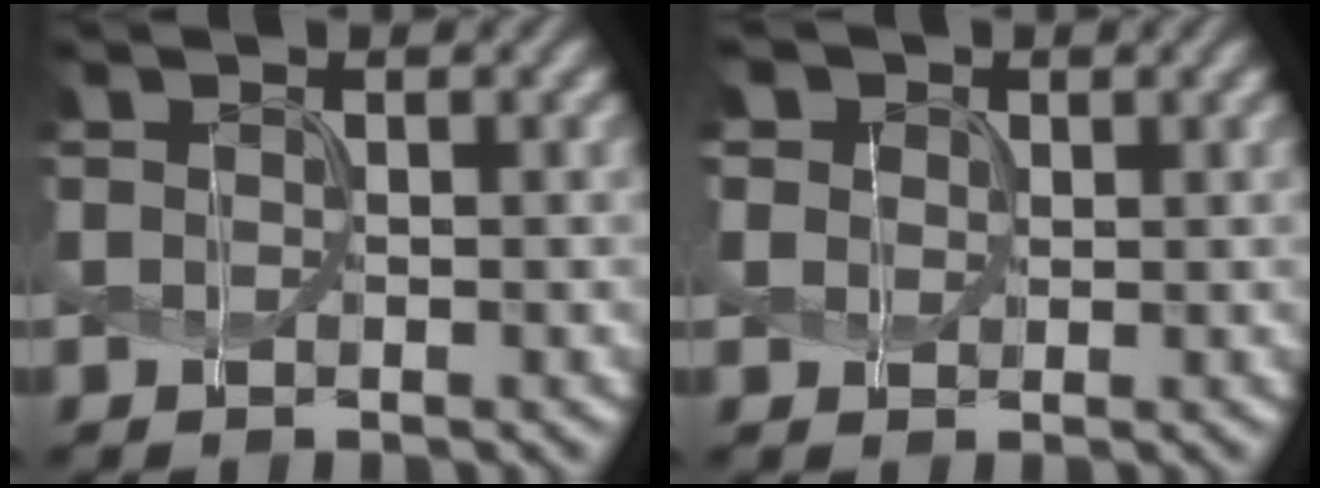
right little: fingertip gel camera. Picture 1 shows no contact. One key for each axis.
{"total": 4.3, "fx": 2.2, "fy": 3.1, "fz": 1.9, "tx": -0.060, "ty": 0.011, "tz": 0.031}